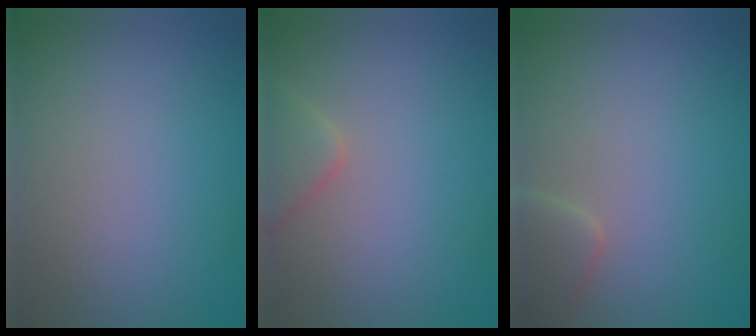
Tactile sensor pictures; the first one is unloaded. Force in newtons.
{"total": 2.5, "press": 2.5, "slide": 0.2}
{"total": 2.5, "press": 2.5, "slide": 0.2}